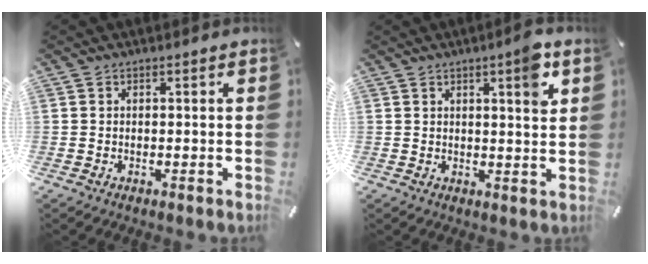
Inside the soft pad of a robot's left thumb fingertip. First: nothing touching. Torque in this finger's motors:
{"motor_torque": [0.75, 0.97, 0.72, -0.48, 0.21]}